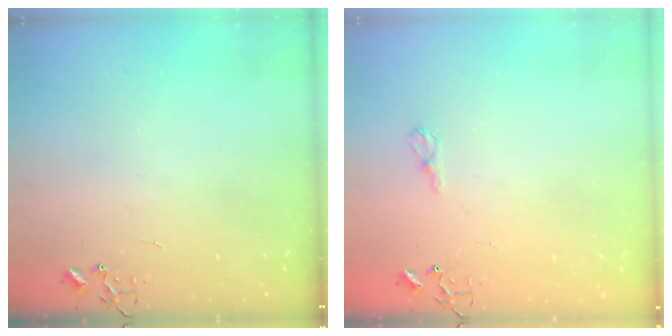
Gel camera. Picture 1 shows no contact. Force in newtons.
{"total": 7.3, "press": 7.3, "slide": 0.9}